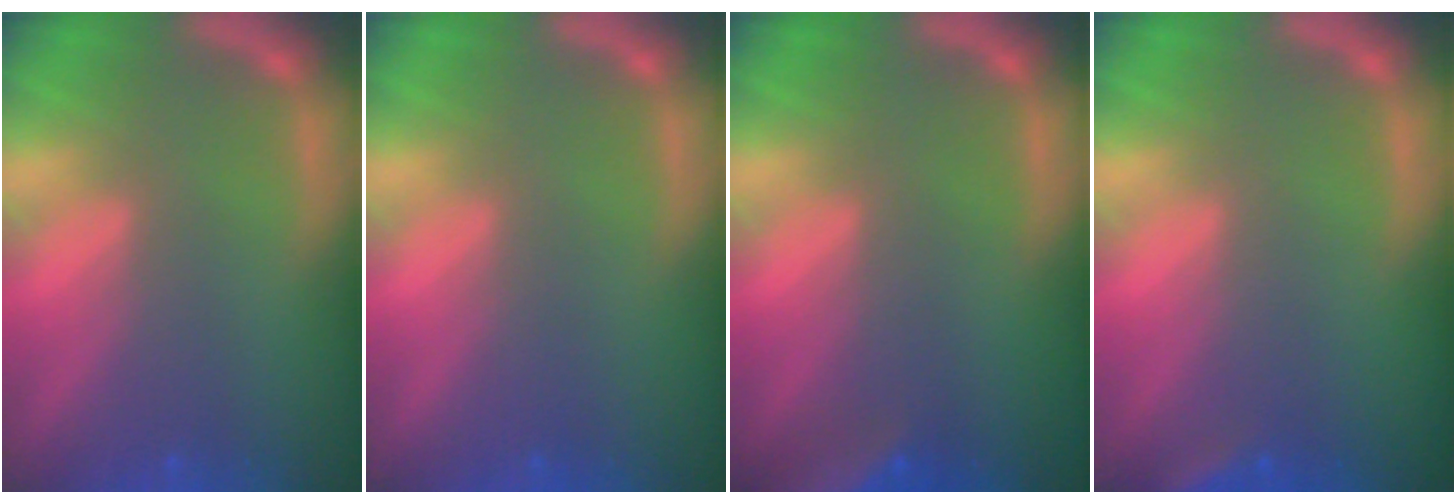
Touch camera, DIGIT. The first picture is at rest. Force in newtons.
{"total": 0.0}
{"total": 8.0}
{"total": 2.4}